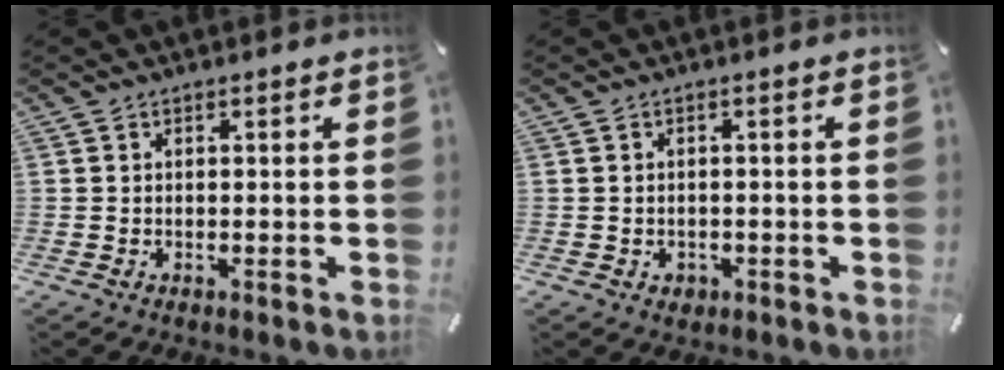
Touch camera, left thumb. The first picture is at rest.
{"total": 1.7, "force": [-0.4, 1.5, 0.4], "torque": [-0.009, 0.005, -0.011]}